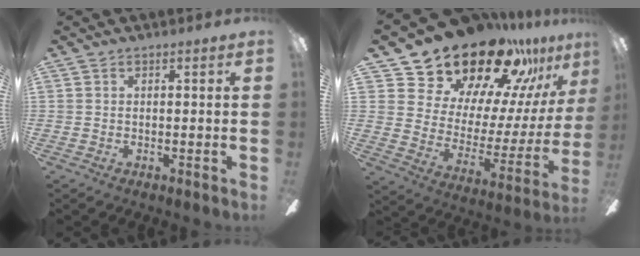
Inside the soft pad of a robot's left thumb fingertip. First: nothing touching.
{"total": 24.2, "force": [20.7, 10.1, 7.3], "torque": [-0.126, -0.161, 0.381]}